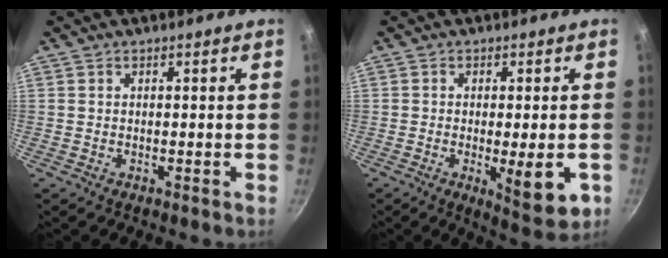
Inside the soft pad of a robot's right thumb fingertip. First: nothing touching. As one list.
[{"total": 9.4, "force": [-2.4, 2.6, 8.7], "torque": [-0.112, -0.009, -0.025]}]